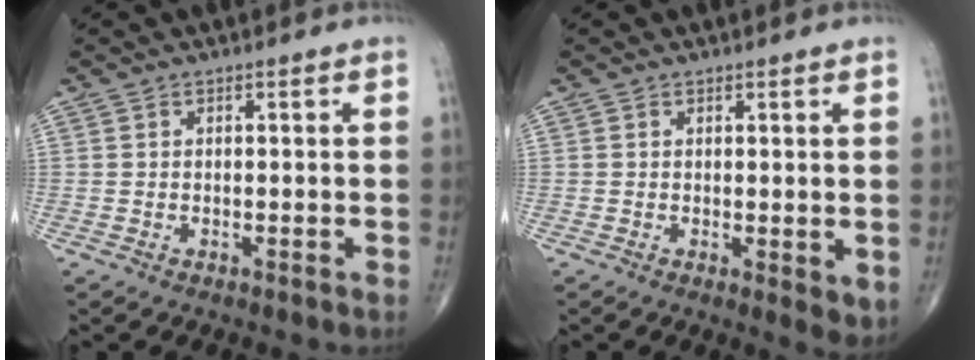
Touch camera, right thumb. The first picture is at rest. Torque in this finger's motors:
{"motor_torque": [-0.08, 0.29, -0.13, -0.12, -0.01]}